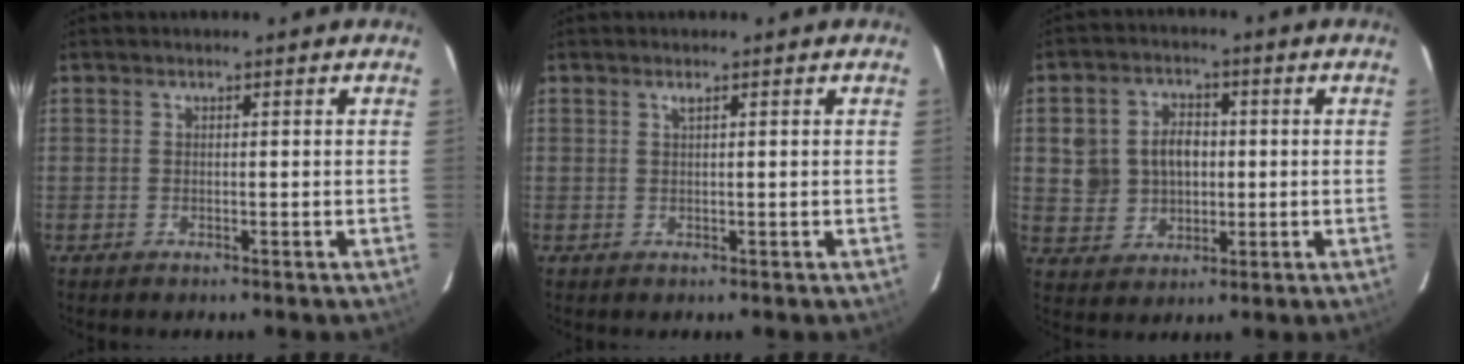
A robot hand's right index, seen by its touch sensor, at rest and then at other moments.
{"total": 0.6, "force": [0.3, -0.1, 0.4], "torque": [-0.009, 0.003, 0.005]}
{"total": 8.6, "force": [0.6, 7.6, 3.9], "torque": [-0.093, 0.026, 0.025]}